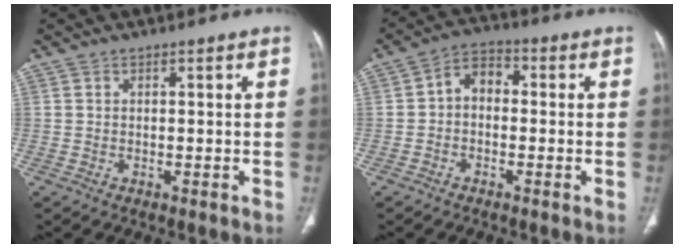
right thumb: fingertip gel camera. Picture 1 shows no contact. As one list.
[{"total": 5.6, "force": [-0.4, 4.0, 3.9], "torque": [-0.049, 0.022, -0.021]}]